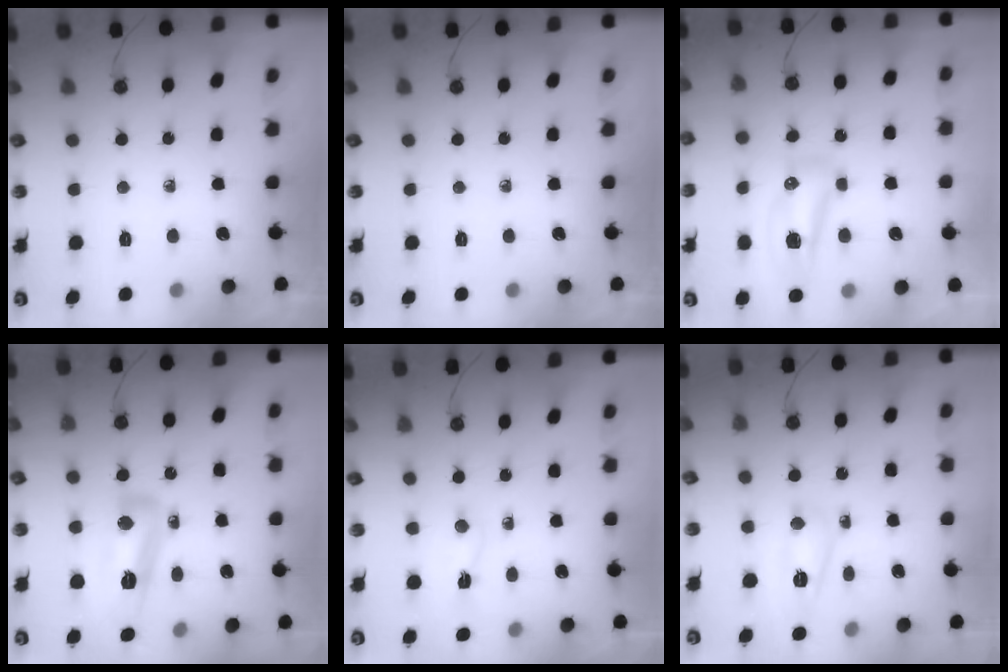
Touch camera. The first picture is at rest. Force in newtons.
{"total": 0.0}
{"total": 11.5, "press": 9.8, "slide": 6.0}
{"total": 11.9, "press": 11.8, "slide": 1.1}
{"total": 11.2, "press": 2.4, "slide": 10.9}
{"total": 7.5, "press": 7.4, "slide": 1.1}